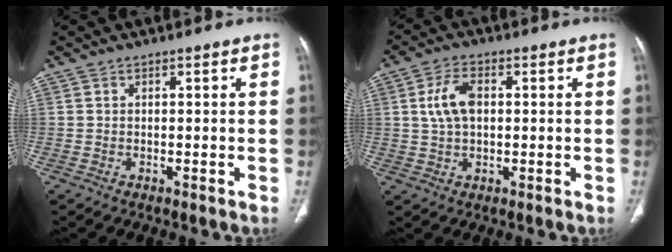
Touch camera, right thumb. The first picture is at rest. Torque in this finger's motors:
{"motor_torque": [-0.48, 0.61, 0.05, 0.04, 0.13]}